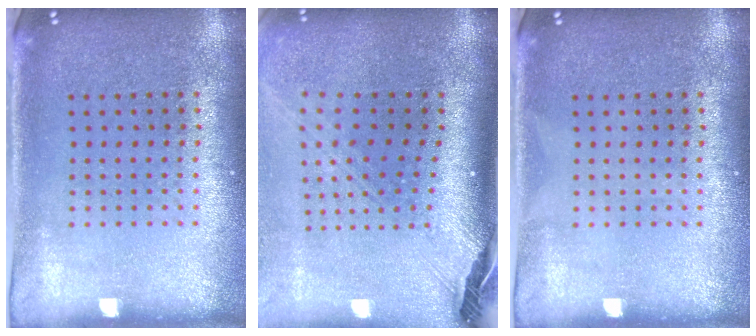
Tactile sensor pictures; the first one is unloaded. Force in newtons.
{"total": 2.9, "press": 2.0, "slide": 2.0}
{"total": 0.0}